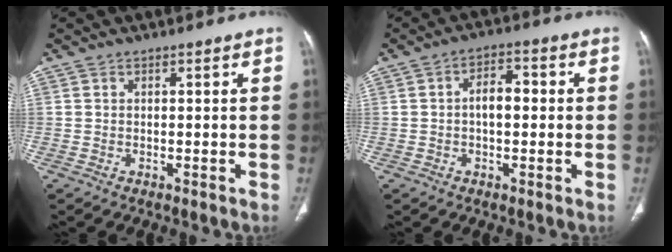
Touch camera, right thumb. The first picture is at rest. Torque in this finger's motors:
{"motor_torque": [0.12, -0.10, -0.10, -0.02, 0.13]}